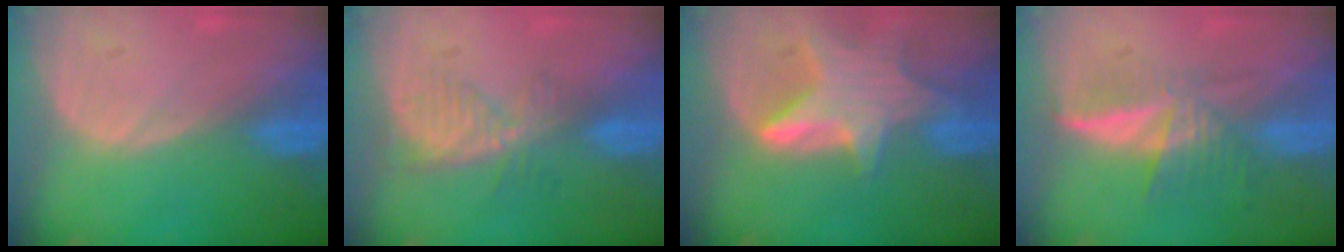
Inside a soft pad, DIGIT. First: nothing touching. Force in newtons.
{"total": 4.9, "press": 4.8, "slide": 1.1}
{"total": 7.9, "press": 7.2, "slide": 3.3}
{"total": 6.0, "press": 5.5, "slide": 2.4}